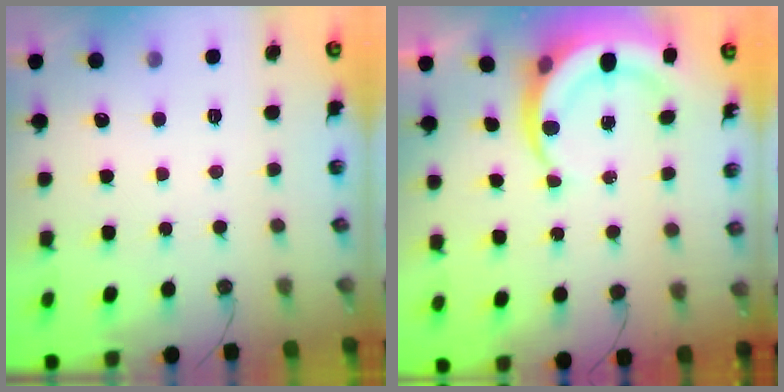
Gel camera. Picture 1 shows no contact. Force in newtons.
{"total": 7.5, "press": 7.4, "slide": 1.0}